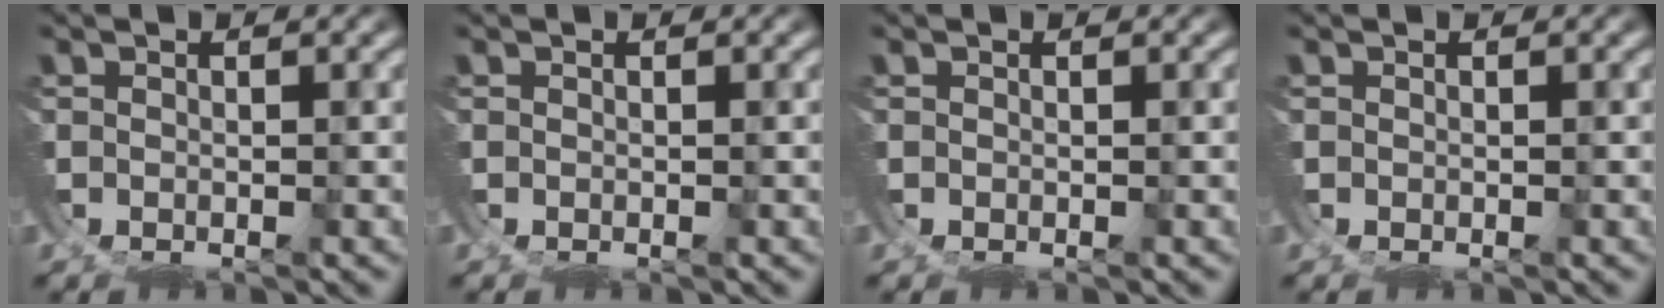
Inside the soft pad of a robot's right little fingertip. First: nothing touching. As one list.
[{"total": 0.0}, {"total": 0.0}, {"total": 0.0}]